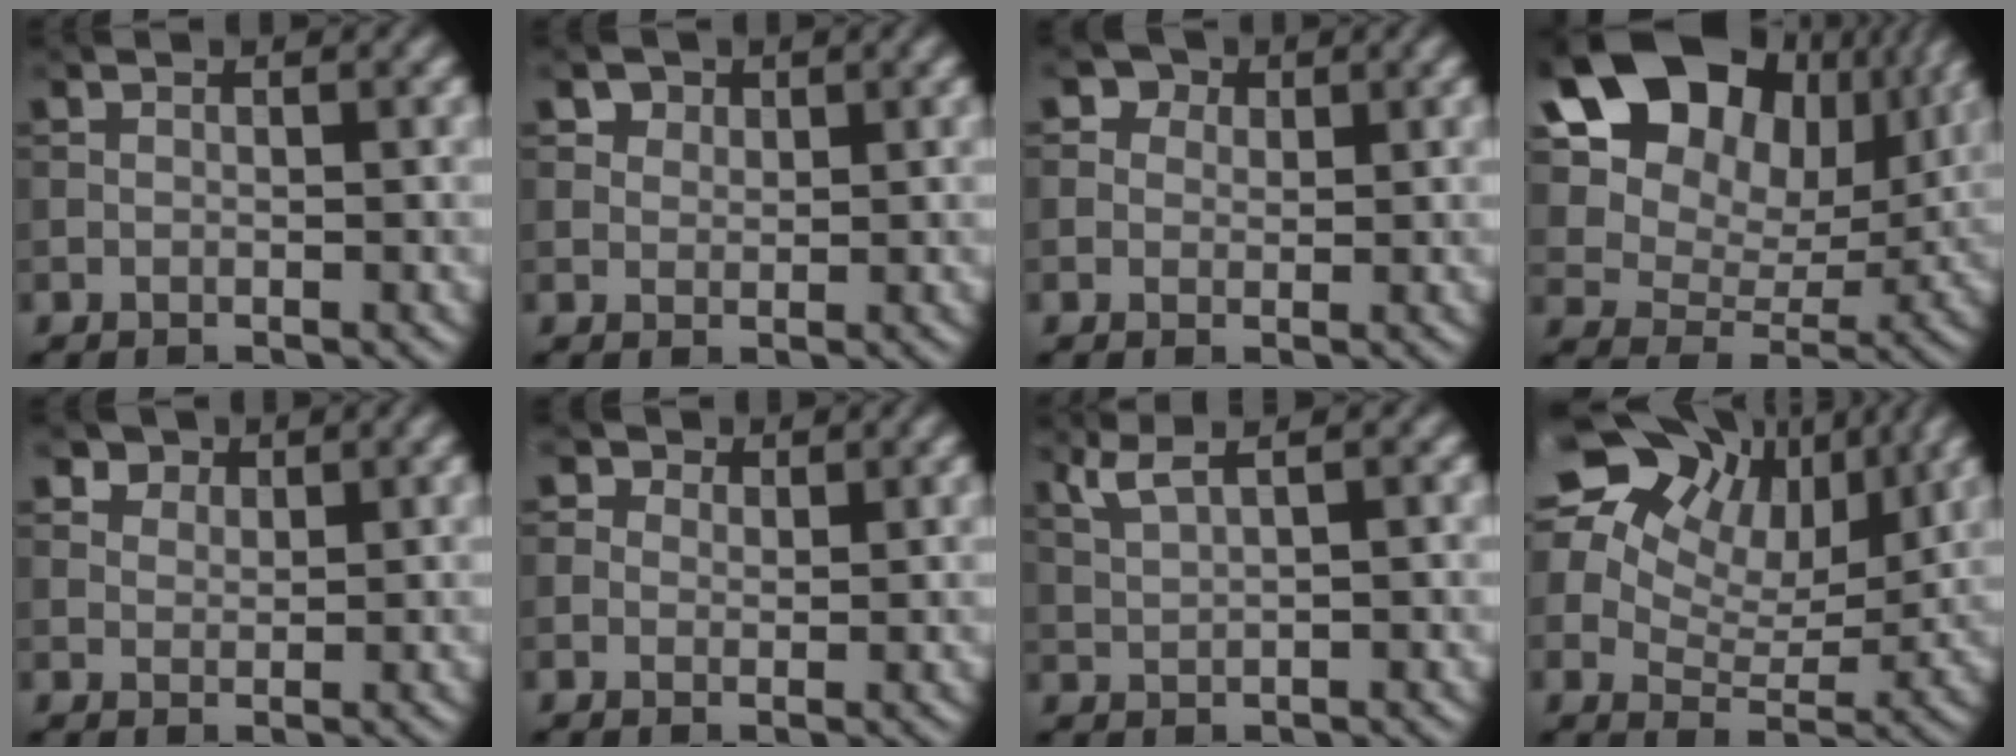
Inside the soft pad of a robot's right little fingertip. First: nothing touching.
{"total": 2.8, "force": [1.9, 1.8, 1.1], "torque": [-0.028, -0.007, 0.036]}
{"total": 2.9, "force": [1.7, 2.1, 1.1], "torque": [-0.024, -0.003, 0.014]}
{"total": 19.1, "force": [8.8, 13.8, 9.8], "torque": [-0.222, 0.057, 0.161]}
{"total": 3.3, "force": [2.5, 1.9, 1.2], "torque": [-0.033, -0.010, 0.050]}
{"total": 2.3, "force": [1.5, 1.7, 0.7], "torque": [-0.018, -0.004, 0.012]}
{"total": 2.8, "force": [1.8, 0.6, 2.0], "torque": [-0.044, 0.009, 0.037]}
{"total": 18.0, "force": [9.5, 11.5, 10.0], "torque": [-0.204, 0.049, 0.161]}